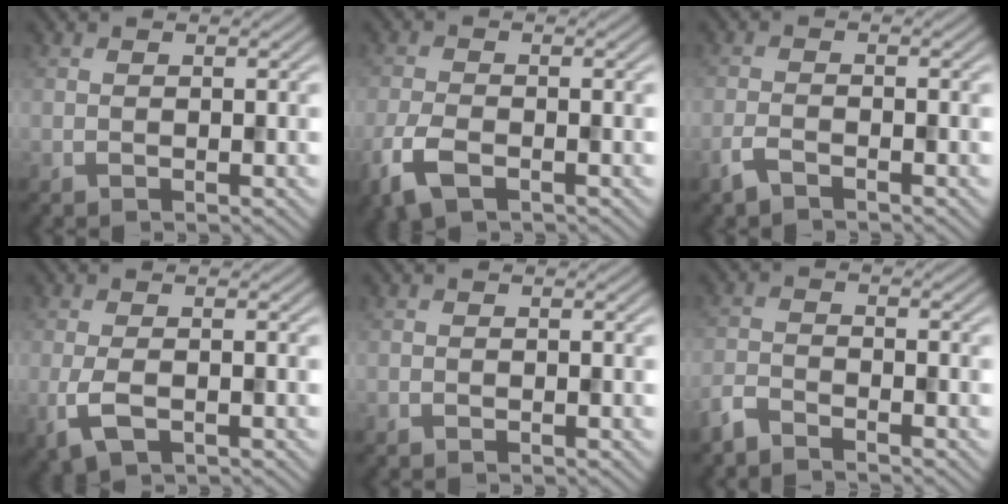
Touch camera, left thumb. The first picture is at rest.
{"total": 4.6, "force": [-2.6, 2.0, 3.3], "torque": [-0.082, -0.012, -0.057]}
{"total": 2.2, "force": [-1.7, 0.5, 1.3], "torque": [-0.033, -0.002, -0.040]}
{"total": 3.3, "force": [-1.1, 1.2, 2.9], "torque": [-0.072, -0.008, -0.024]}
{"total": 0.0}
{"total": 2.9, "force": [-2.7, 0.5, 1.1], "torque": [-0.027, -0.007, -0.066]}